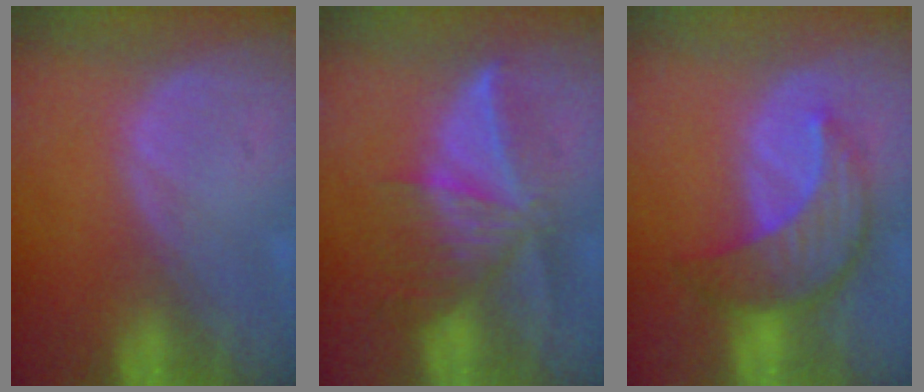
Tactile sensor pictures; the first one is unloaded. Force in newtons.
{"total": 7.0, "press": 7.0, "slide": 0.7}
{"total": 7.8, "press": 7.5, "slide": 2.3}